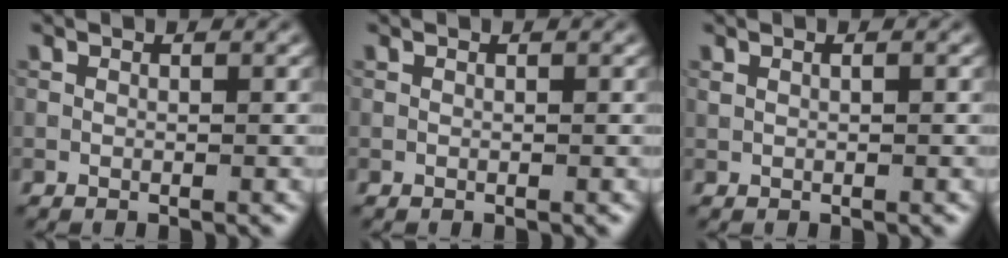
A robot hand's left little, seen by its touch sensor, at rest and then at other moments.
{"total": 0.0}
{"total": 0.9, "force": [0.4, 0.4, 0.7], "torque": [-0.015, 0.002, 0.011]}